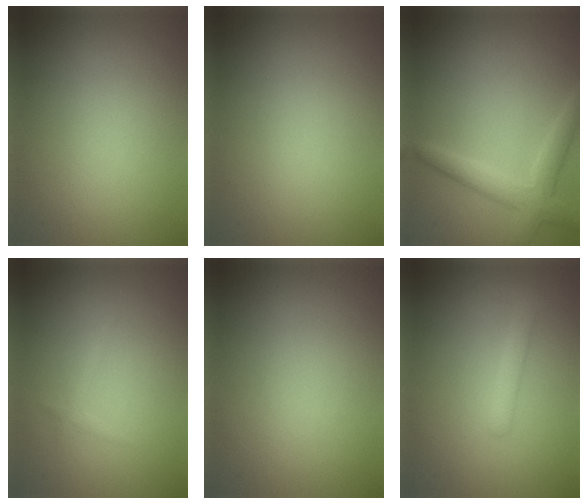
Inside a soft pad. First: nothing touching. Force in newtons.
{"total": 0.0}
{"total": 3.4, "press": 3.4, "slide": 0.3}
{"total": 0.7, "press": 0.7, "slide": 0.1}
{"total": 0.0}
{"total": 1.6, "press": 1.6, "slide": 0.0}